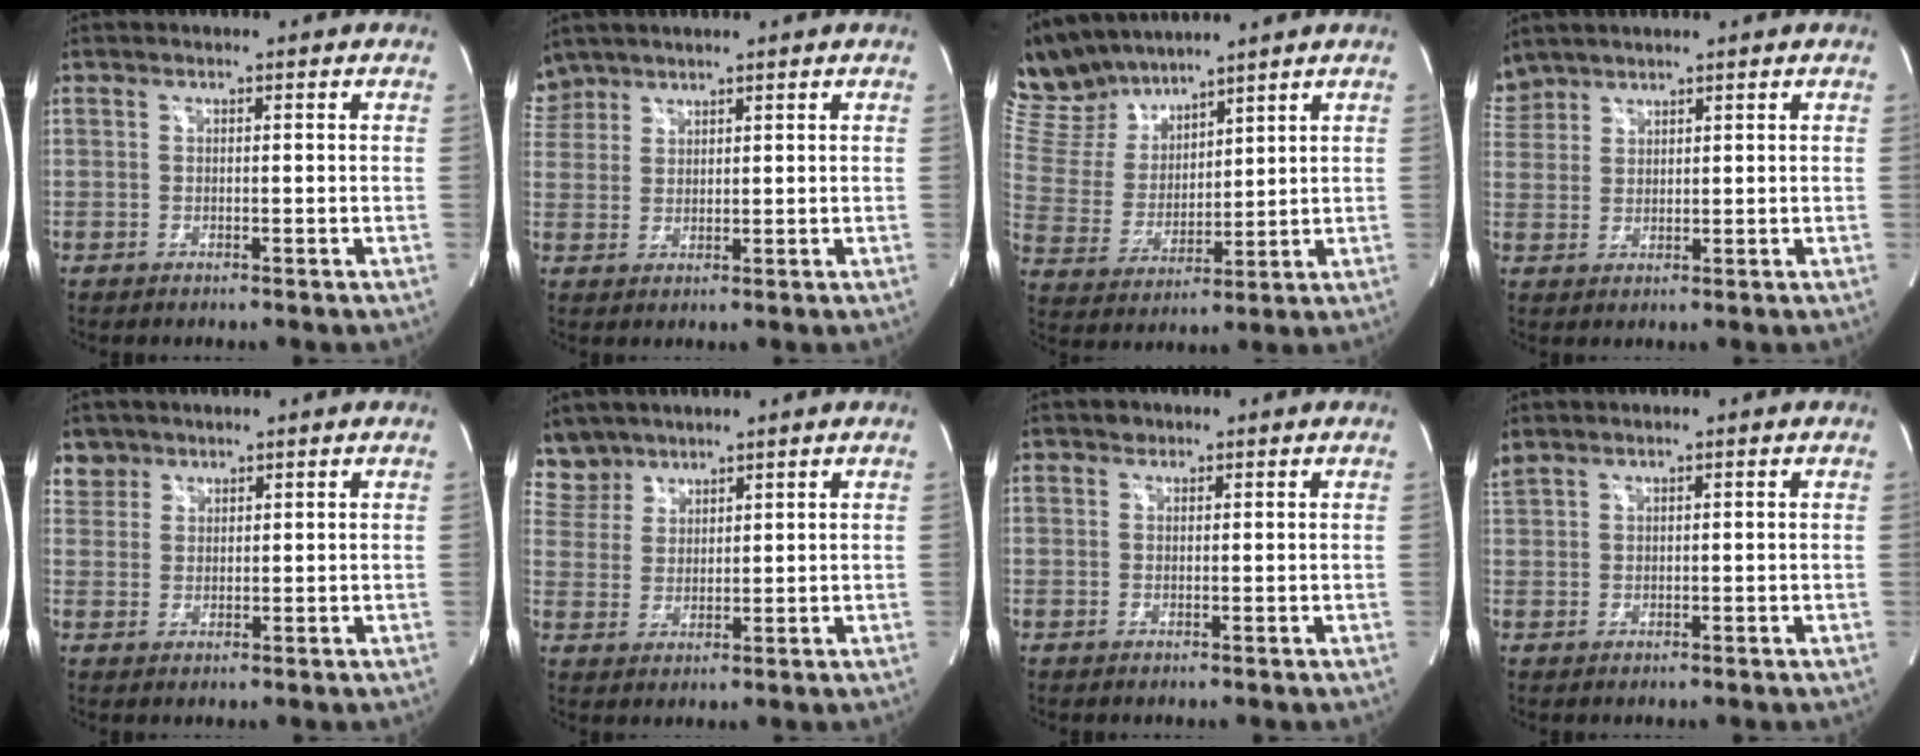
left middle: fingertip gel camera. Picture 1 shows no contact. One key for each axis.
{"total": 4.3, "fx": 3.8, "fy": 2.1, "fz": -0.2, "tx": 0.004, "ty": 0.015, "tz": 0.081}
{"total": 11.4, "fx": 10.5, "fy": 3.3, "fz": 2.8, "tx": -0.079, "ty": 0.018, "tz": 0.221}
{"total": 4.1, "fx": 3.8, "fy": 1.6, "fz": -0.1, "tx": -0.006, "ty": 0.017, "tz": 0.083}
{"total": 3.1, "fx": 2.3, "fy": 2.0, "fz": -0.4, "tx": 0.015, "ty": 0.005, "tz": 0.043}
{"total": 5.2, "fx": 4.7, "fy": 2.3, "fz": -0.5, "tx": 0.009, "ty": 0.006, "tz": 0.103}
{"total": 0.8, "fx": 0.6, "fy": 0.5, "fz": 0.1, "tx": -0.001, "ty": -0.002, "tz": 0.007}
{"total": 1.8, "fx": 1.7, "fy": 0.2, "fz": 0.7, "tx": -0.032, "ty": 0.023, "tz": 0.043}